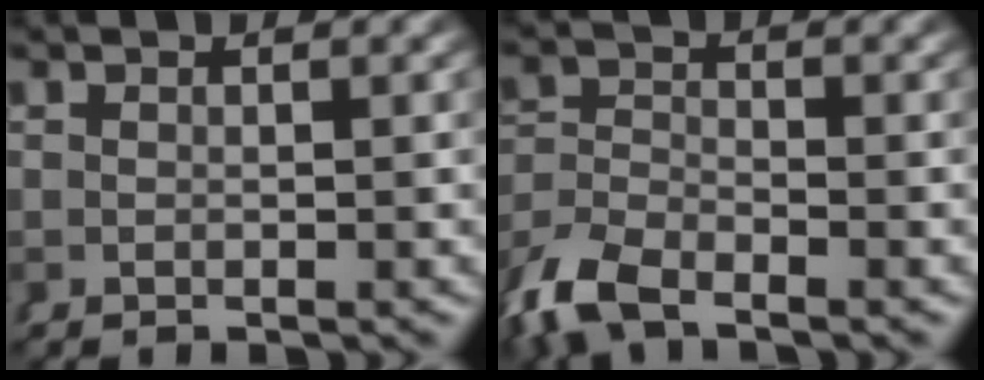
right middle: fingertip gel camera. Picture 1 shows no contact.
{"total": 4.7, "force": [-3.3, 2.6, 2.0], "torque": [-0.053, -0.017, -0.055]}